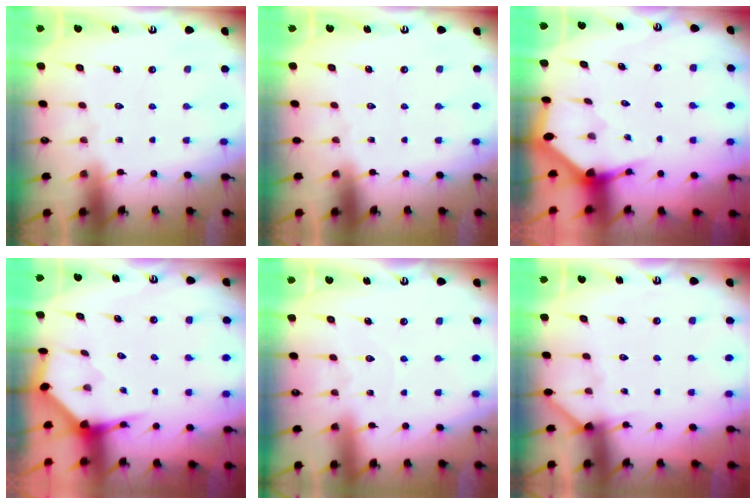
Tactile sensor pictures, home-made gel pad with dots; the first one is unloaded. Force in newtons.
{"total": 0.0}
{"total": 3.1, "press": 3.1, "slide": 0.2}
{"total": 3.9, "press": 3.9, "slide": 0.3}
{"total": 4.0, "press": 3.9, "slide": 0.4}
{"total": 3.9, "press": 3.9, "slide": 0.4}